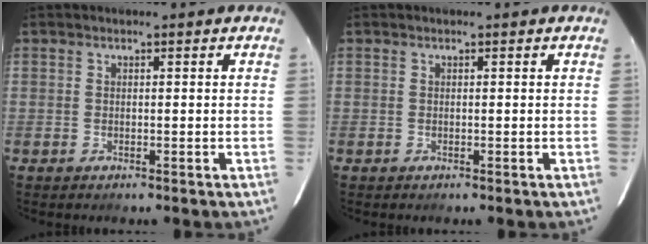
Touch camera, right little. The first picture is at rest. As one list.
[{"total": 0.0}]